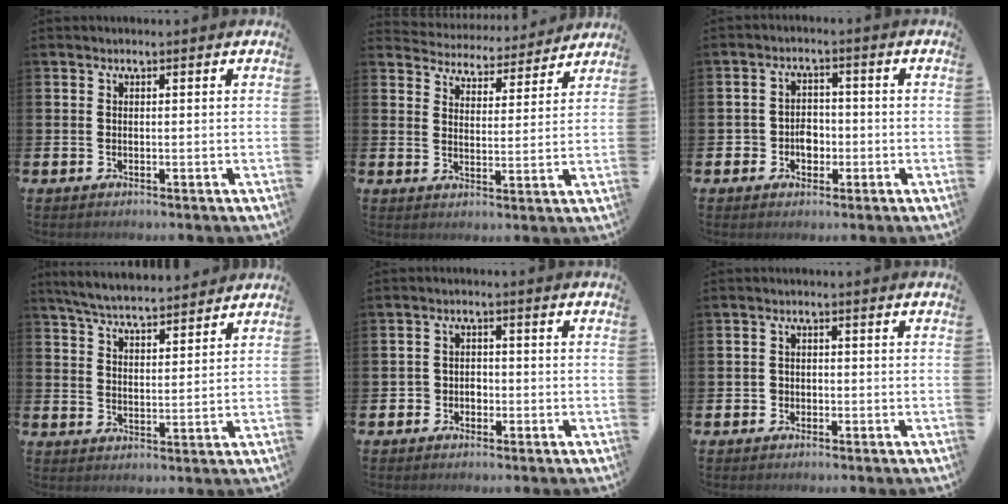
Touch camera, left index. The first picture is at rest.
{"total": 4.7, "force": [4.6, 1.0, -0.3], "torque": [-0.011, -0.044, 0.076]}
{"total": 3.3, "force": [-1.2, 2.8, 1.4], "torque": [-0.024, 0.004, -0.030]}
{"total": 5.8, "force": [5.7, 0.4, 1.0], "torque": [-0.037, -0.029, 0.101]}
{"total": 2.3, "force": [-1.2, 1.9, 0.2], "torque": [-0.010, 0.005, -0.029]}
{"total": 1.4, "force": [-0.7, 1.2, 0.1], "torque": [-0.004, 0.003, -0.017]}